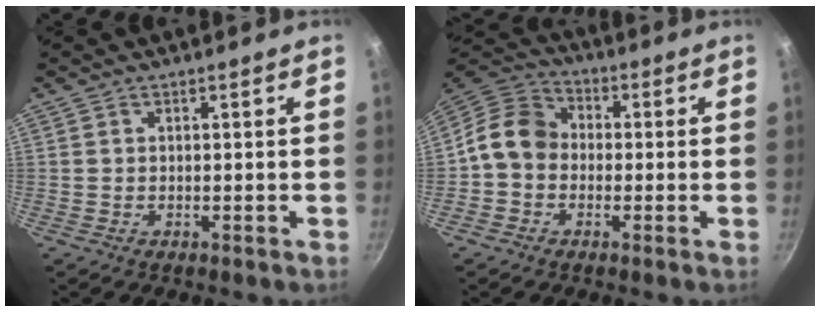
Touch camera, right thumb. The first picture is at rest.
{"total": 10.0, "force": [-0.9, 8.4, 5.5], "torque": [-0.070, 0.033, -0.041]}